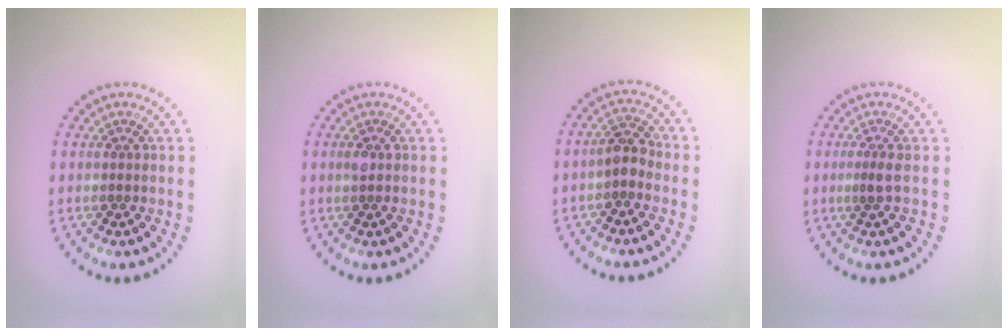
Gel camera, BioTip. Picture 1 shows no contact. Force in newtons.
{"total": 0.8, "press": 0.7, "slide": 0.3}
{"total": 2.1, "press": 1.9, "slide": 0.8}
{"total": 1.0, "press": 0.6, "slide": 0.8}